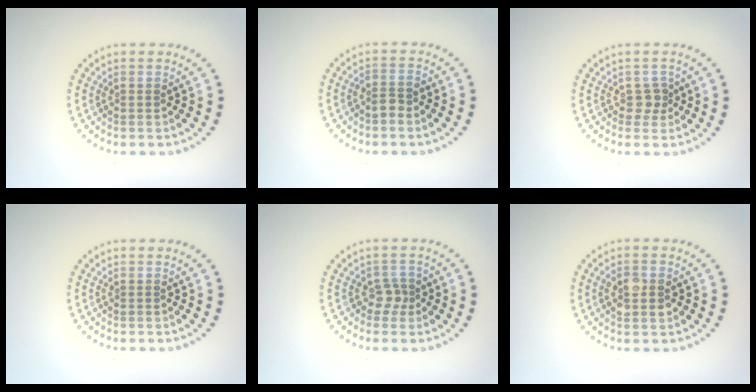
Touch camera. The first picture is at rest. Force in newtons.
{"total": 1.5, "press": 1.3, "slide": 0.8}
{"total": 1.4, "press": 1.1, "slide": 0.8}
{"total": 0.0}
{"total": 1.6, "press": 1.2, "slide": 1.0}
{"total": 2.5, "press": 2.5, "slide": 0.2}